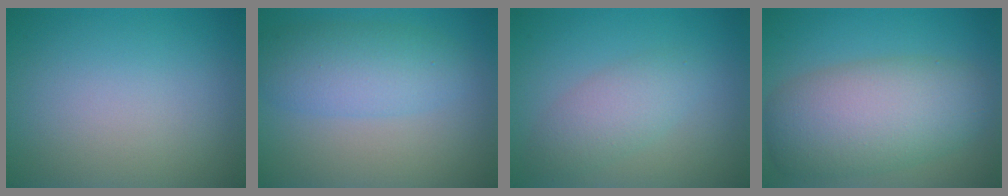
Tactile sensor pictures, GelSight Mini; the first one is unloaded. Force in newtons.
{"total": 4.5, "press": 4.5, "slide": 0.2}
{"total": 2.9, "press": 2.9, "slide": 0.1}
{"total": 8.2, "press": 8.2, "slide": 0.4}